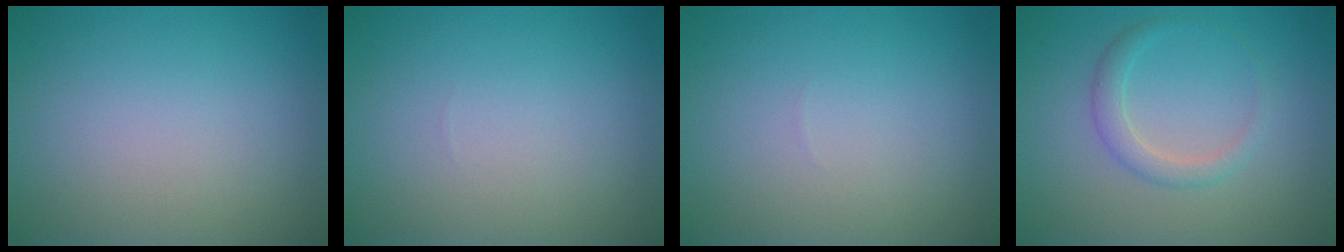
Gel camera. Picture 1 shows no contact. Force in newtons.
{"total": 0.0}
{"total": 0.0}
{"total": 1.8, "press": 1.8, "slide": 0.1}